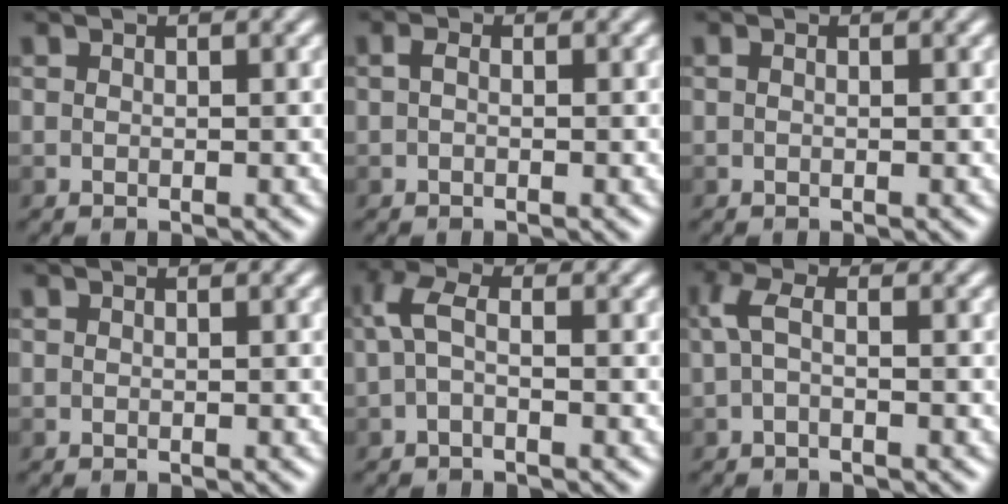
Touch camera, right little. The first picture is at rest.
{"total": 0.5, "force": [-0.1, 0.3, 0.5], "torque": [-0.010, 0.005, -0.003]}
{"total": 0.0}
{"total": 0.0}
{"total": 2.2, "force": [-0.6, 0.9, 1.9], "torque": [-0.045, 0.009, -0.014]}
{"total": 1.7, "force": [-0.4, 0.6, 1.5], "torque": [-0.038, 0.007, -0.009]}